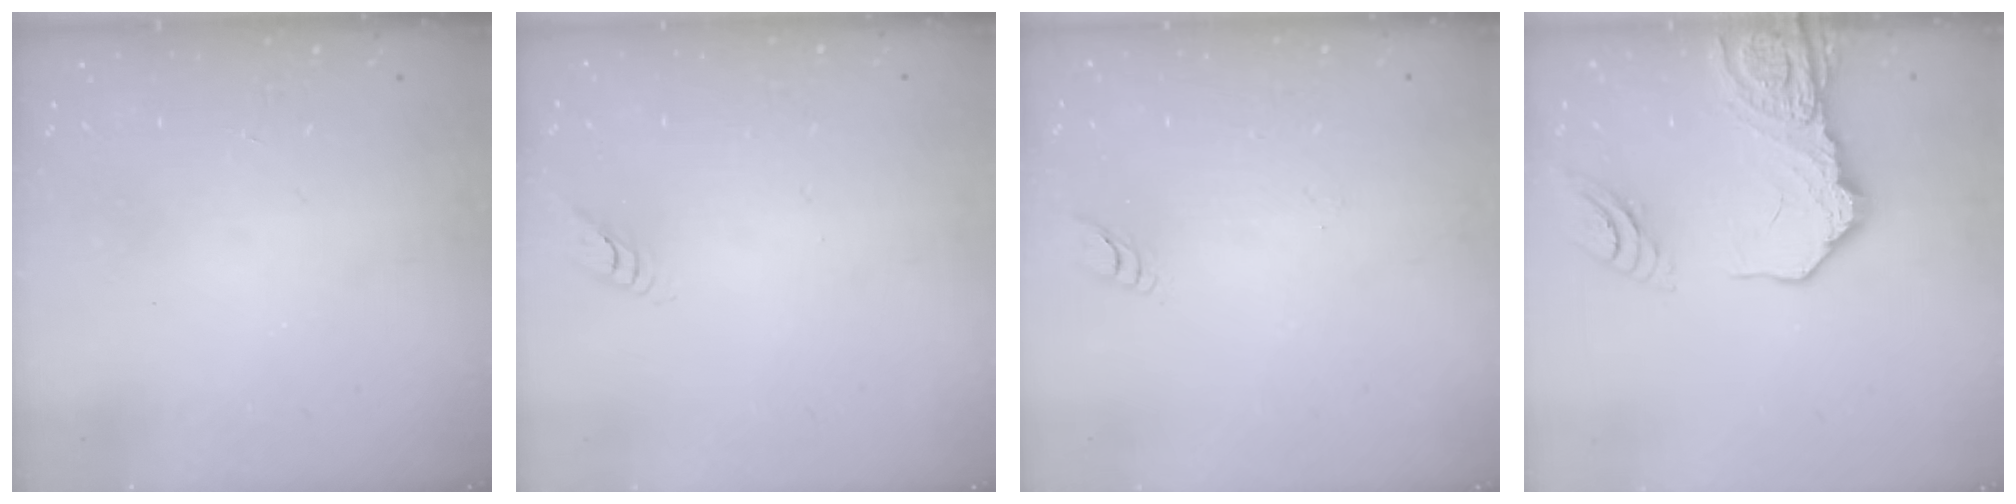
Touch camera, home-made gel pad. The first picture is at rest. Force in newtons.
{"total": 2.8, "press": 2.8, "slide": 0.3}
{"total": 3.6, "press": 3.6, "slide": 0.3}
{"total": 17.6, "press": 17.6, "slide": 1.1}